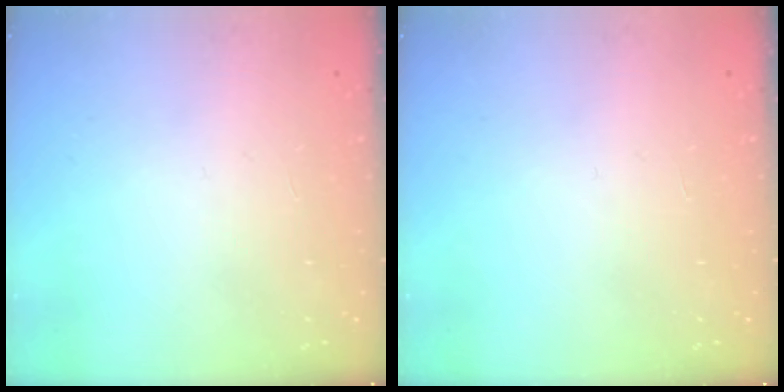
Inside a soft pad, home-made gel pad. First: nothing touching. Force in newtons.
{"total": 0.0}